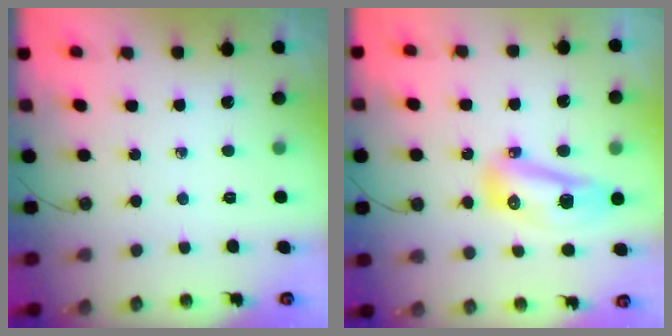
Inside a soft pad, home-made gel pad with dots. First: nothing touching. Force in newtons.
{"total": 10.6, "press": 10.5, "slide": 1.4}